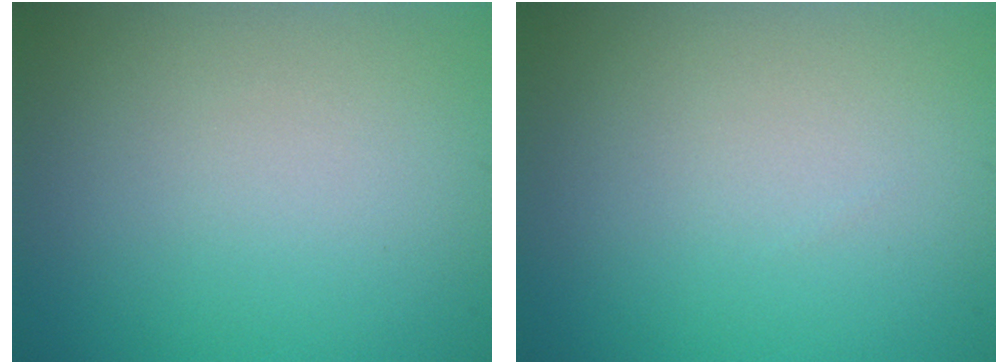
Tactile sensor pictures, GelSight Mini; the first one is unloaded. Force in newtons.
{"total": 0.0}